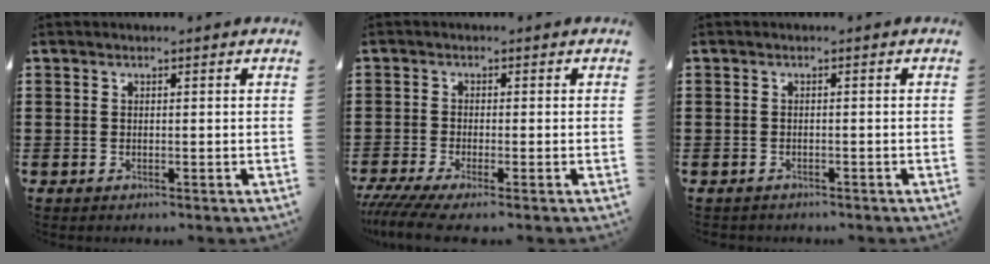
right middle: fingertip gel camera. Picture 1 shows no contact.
{"total": 3.0, "force": [-2.3, 0.1, 1.9], "torque": [-0.048, -0.015, -0.049]}
{"total": 0.7, "force": [-0.7, 0.2, 0.0], "torque": [-0.002, 0.002, -0.016]}